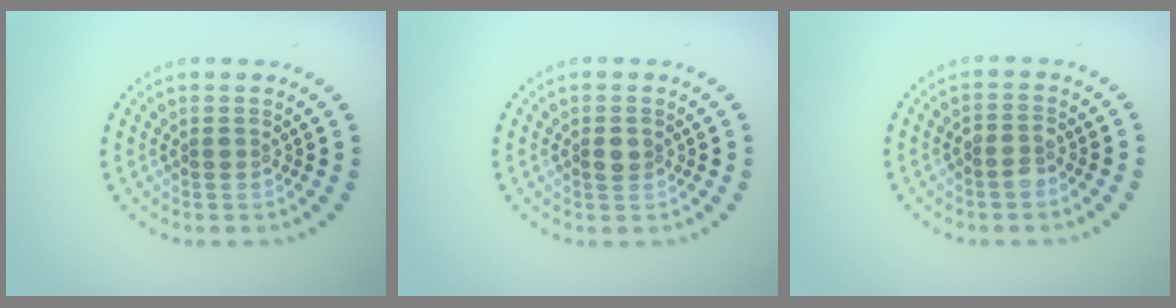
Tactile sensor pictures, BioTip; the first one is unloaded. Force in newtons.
{"total": 1.1, "press": 1.1, "slide": 0.1}
{"total": 1.5, "press": 1.3, "slide": 0.7}